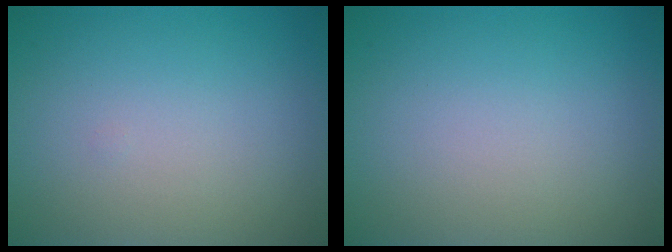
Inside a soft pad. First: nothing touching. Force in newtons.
{"total": 0.0}